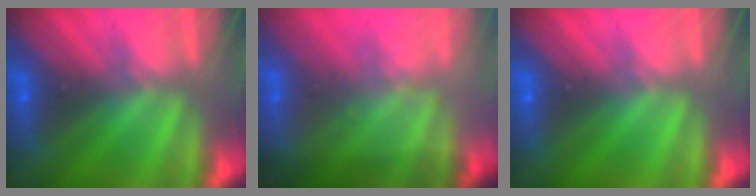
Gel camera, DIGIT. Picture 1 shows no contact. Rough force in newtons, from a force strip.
{"total": 1.5}
{"total": 0.0}